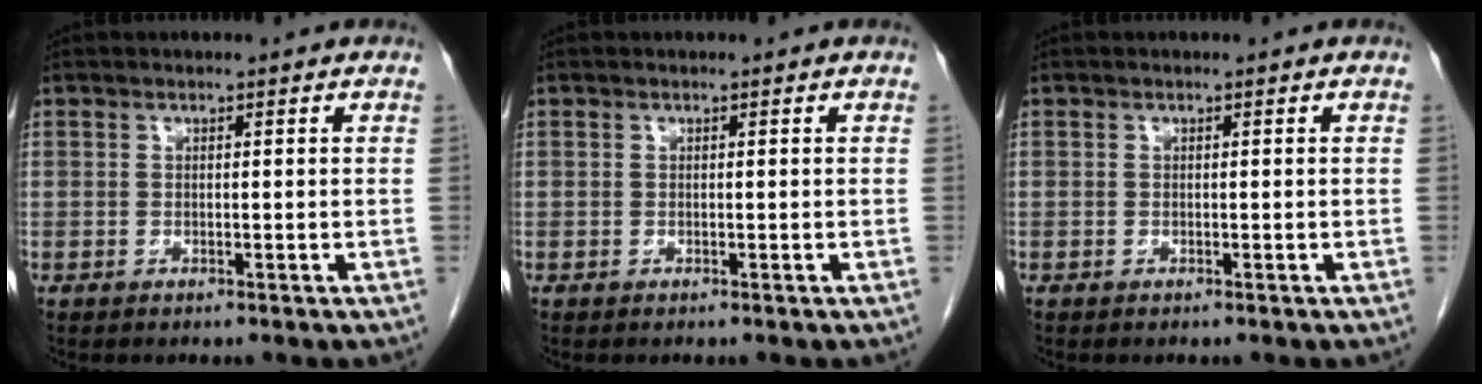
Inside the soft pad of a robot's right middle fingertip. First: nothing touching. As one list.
[{"total": 0.0}, {"total": 0.0}]